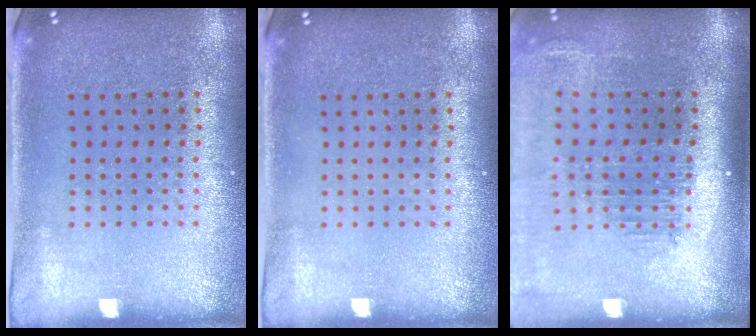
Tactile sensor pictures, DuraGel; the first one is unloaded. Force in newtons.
{"total": 0.0}
{"total": 2.1, "press": 1.7, "slide": 1.2}